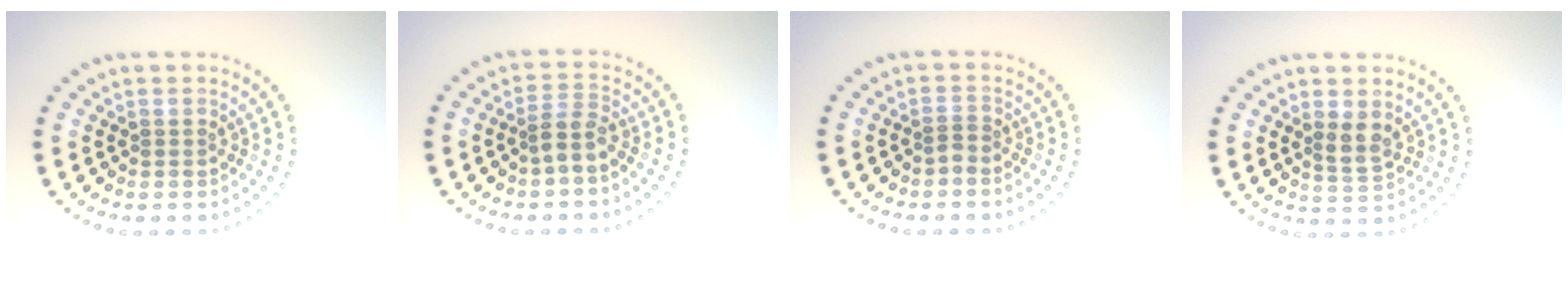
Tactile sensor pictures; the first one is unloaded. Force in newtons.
{"total": 2.1, "press": 1.6, "slide": 1.4}
{"total": 0.9, "press": 0.5, "slide": 0.7}
{"total": 1.9, "press": 1.8, "slide": 0.8}